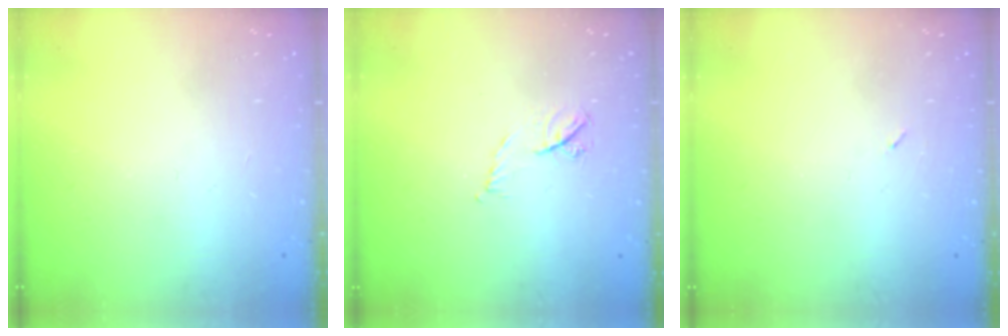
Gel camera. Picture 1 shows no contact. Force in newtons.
{"total": 5.2, "press": 5.1, "slide": 0.8}
{"total": 2.2, "press": 2.1, "slide": 0.9}